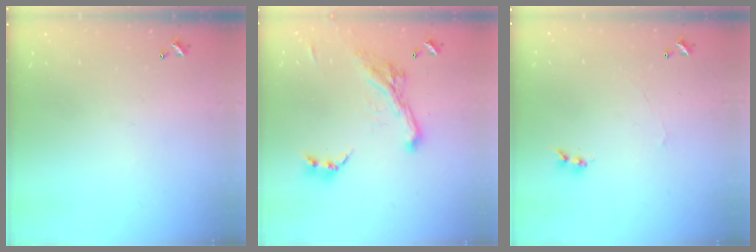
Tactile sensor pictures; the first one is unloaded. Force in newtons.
{"total": 5.6, "press": 5.3, "slide": 1.6}
{"total": 1.2, "press": 1.1, "slide": 0.3}